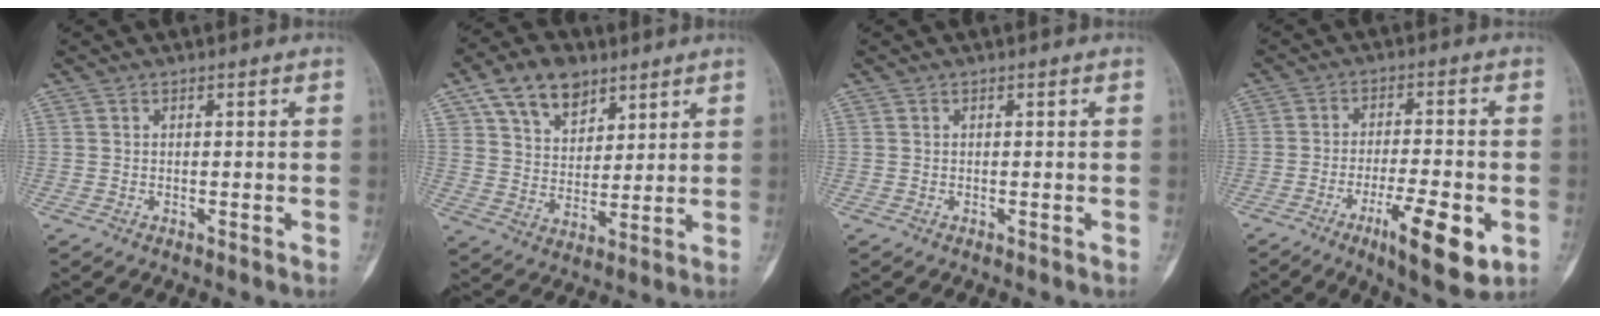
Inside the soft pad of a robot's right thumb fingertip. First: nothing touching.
{"total": 11.7, "force": [6.8, 7.5, 5.9], "torque": [-0.069, -0.028, 0.126]}
{"total": 0.0}
{"total": 12.0, "force": [-4.8, 3.5, 10.4], "torque": [-0.154, 0.009, -0.070]}